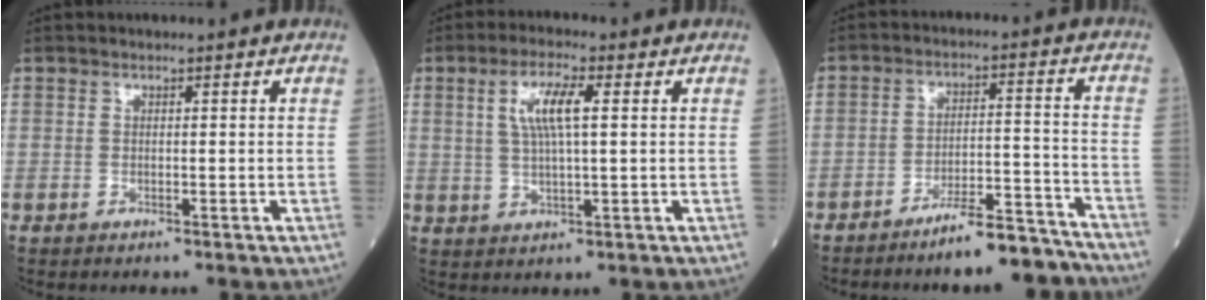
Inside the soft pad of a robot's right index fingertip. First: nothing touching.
{"total": 6.3, "force": [1.7, 0.9, 5.9], "torque": [-0.123, 0.007, 0.036]}
{"total": 8.5, "force": [-7.4, 1.7, 3.9], "torque": [-0.054, 0.025, -0.119]}